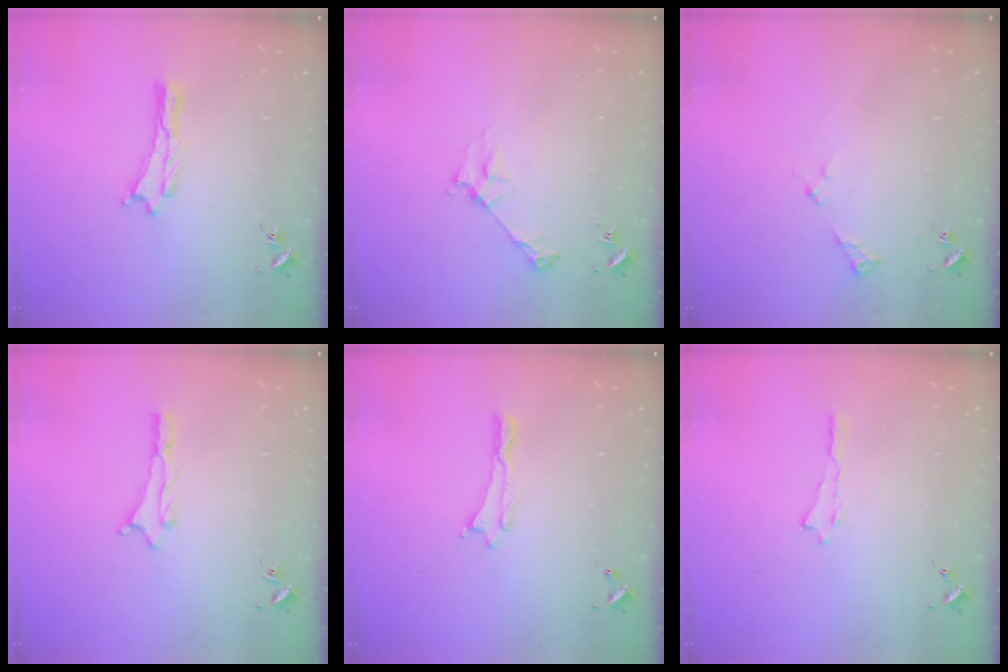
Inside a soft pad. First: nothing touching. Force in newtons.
{"total": 2.8, "press": 2.8, "slide": 0.3}
{"total": 2.5, "press": 2.5, "slide": 0.3}
{"total": 0.9, "press": 0.8, "slide": 0.1}
{"total": 0.0}
{"total": 0.0}